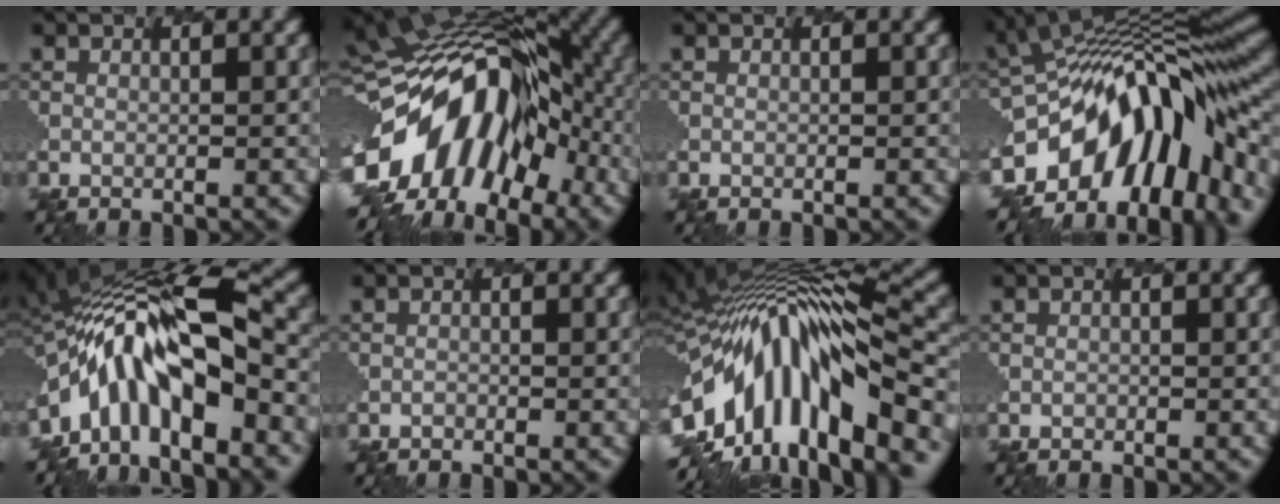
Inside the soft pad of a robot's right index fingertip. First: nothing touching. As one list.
[{"total": 15.8, "force": [-5.3, 10.2, 10.8], "torque": [-0.208, 0.005, -0.087]}, {"total": 0.0}, {"total": 13.1, "force": [-5.5, 7.1, 9.5], "torque": [-0.155, 0.018, -0.103]}, {"total": 10.7, "force": [-5.2, 3.2, 8.8], "torque": [-0.175, 0.006, -0.081]}, {"total": 1.5, "force": [-1.0, -0.5, -0.9], "torque": [-0.008, -0.003, -0.013]}, {"total": 12.8, "force": [-4.7, 5.3, 10.7], "torque": [-0.199, 0.026, -0.077]}, {"total": 1.0, "force": [-0.7, -0.2, -0.7], "torque": [-0.009, -0.008, -0.005]}]